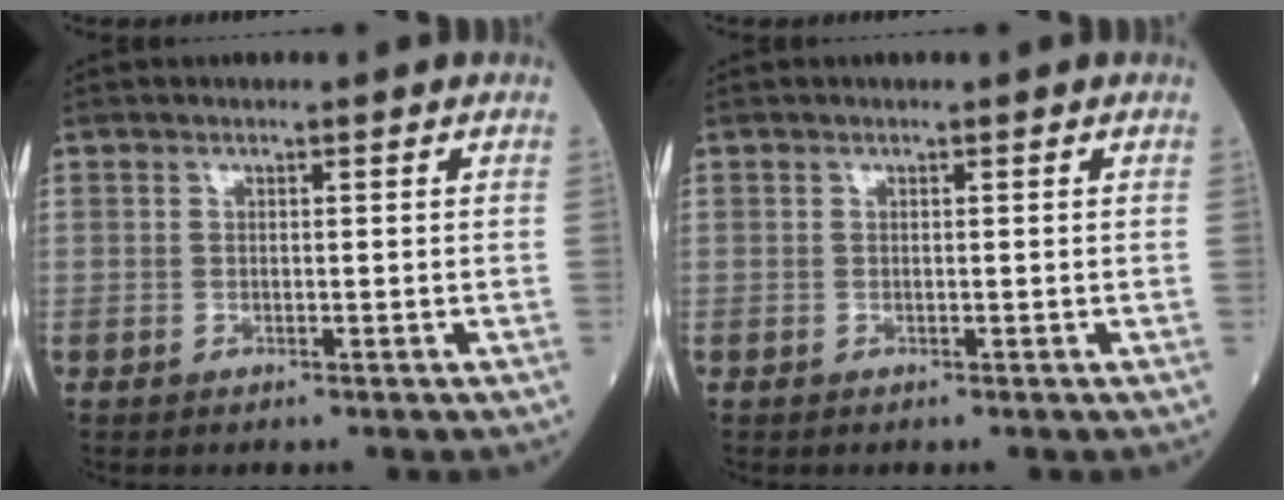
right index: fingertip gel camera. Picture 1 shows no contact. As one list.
[{"total": 0.0}]